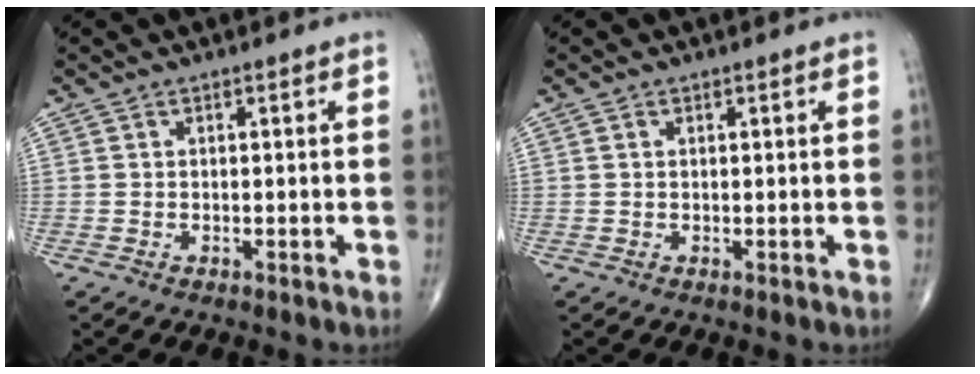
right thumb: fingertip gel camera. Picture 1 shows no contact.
{"total": 0.0}